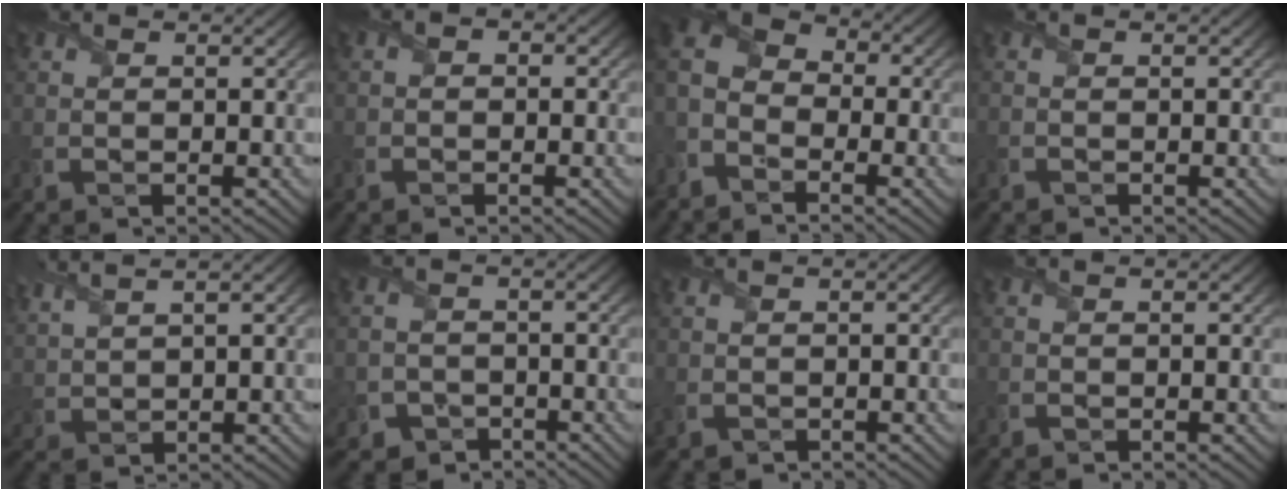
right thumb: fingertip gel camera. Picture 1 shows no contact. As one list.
[{"total": 1.4, "force": [-0.6, 1.0, 0.7], "torque": [-0.008, 0.000, -0.017]}, {"total": 7.5, "force": [-4.3, 4.7, 3.9], "torque": [-0.093, -0.008, -0.099]}, {"total": 0.6, "force": [-0.6, 0.2, 0.1], "torque": [0.002, -0.002, -0.014]}, {"total": 4.2, "force": [3.3, 0.6, 2.5], "torque": [-0.075, 0.017, 0.070]}, {"total": 5.5, "force": [-3.6, 4.1, 0.9], "torque": [-0.025, -0.015, -0.076]}, {"total": 1.0, "force": [-0.7, 0.6, 0.4], "torque": [-0.013, -0.003, -0.015]}, {"total": 0.5, "force": [-0.5, 0.0, 0.1], "torque": [0.000, -0.001, -0.011]}]